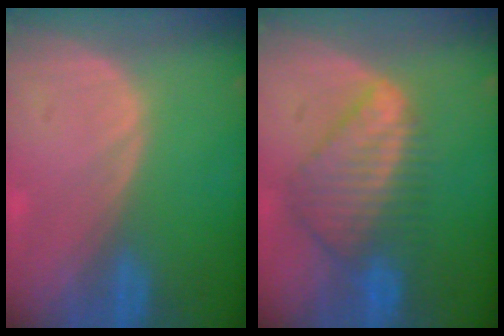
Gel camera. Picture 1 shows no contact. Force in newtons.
{"total": 8.7, "press": 7.6, "slide": 4.3}